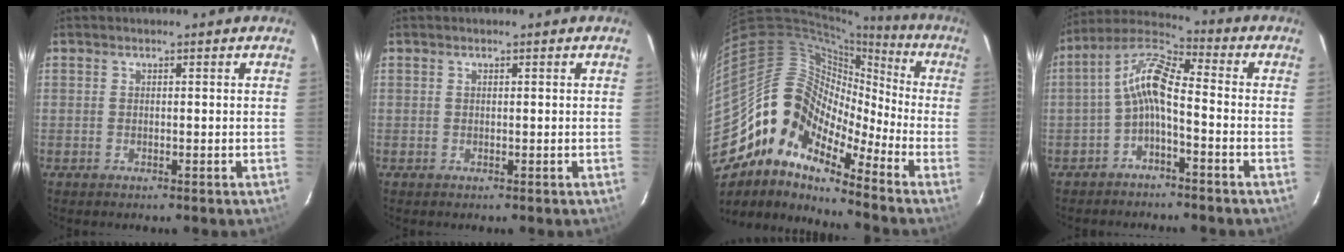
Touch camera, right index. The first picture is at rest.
{"total": 0.0}
{"total": 14.0, "force": [-9.9, 7.4, 6.7], "torque": [-0.104, 0.013, -0.218]}
{"total": 7.9, "force": [-2.4, 2.6, 7.1], "torque": [-0.163, 0.023, -0.050]}